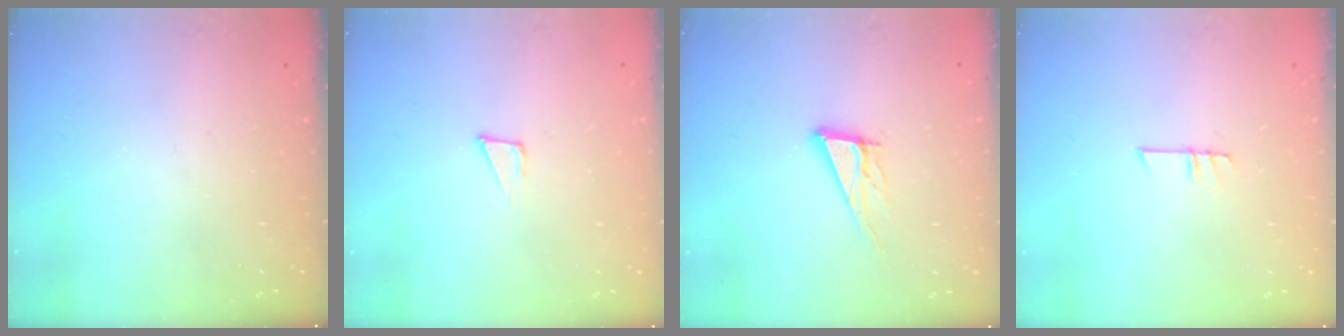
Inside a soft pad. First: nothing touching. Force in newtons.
{"total": 5.0, "press": 4.9, "slide": 0.8}
{"total": 11.5, "press": 11.2, "slide": 2.6}
{"total": 5.5, "press": 5.4, "slide": 0.6}